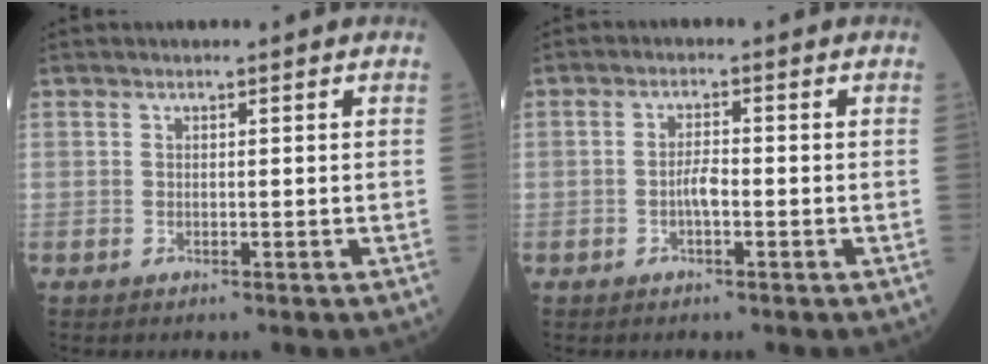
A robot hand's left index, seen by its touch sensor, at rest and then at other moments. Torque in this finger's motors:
{"motor_torque": [0.98, 0.08, 0.34, 0.10]}